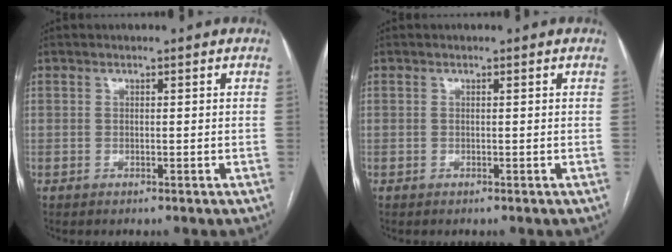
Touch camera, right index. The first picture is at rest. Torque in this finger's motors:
{"motor_torque": [0.38, 0.35, -0.02, 0.01]}